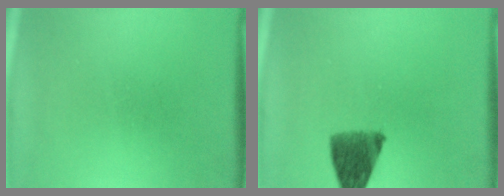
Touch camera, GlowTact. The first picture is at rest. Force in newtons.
{"total": 7.4}